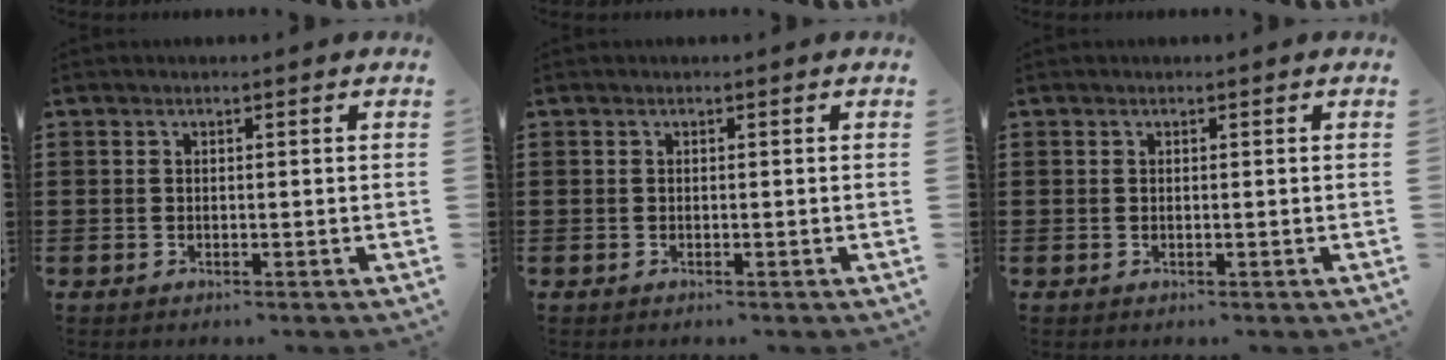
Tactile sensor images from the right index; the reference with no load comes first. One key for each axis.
{"total": 0.0}
{"total": 0.0}